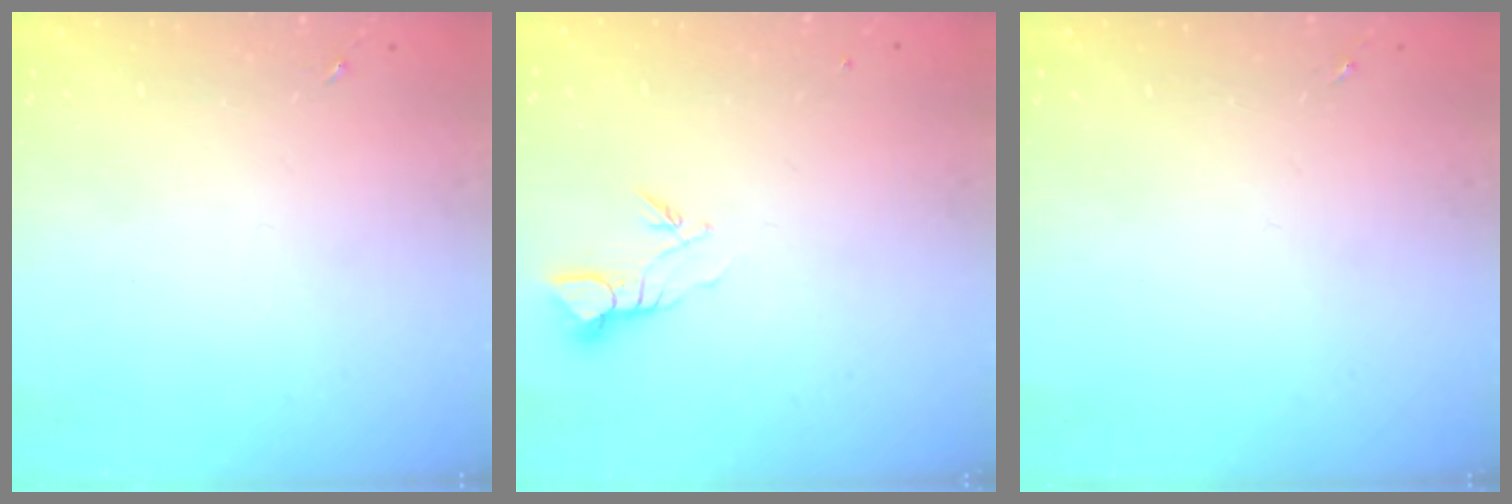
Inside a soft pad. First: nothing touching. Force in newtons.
{"total": 3.7, "press": 3.7, "slide": 0.1}
{"total": 0.0}